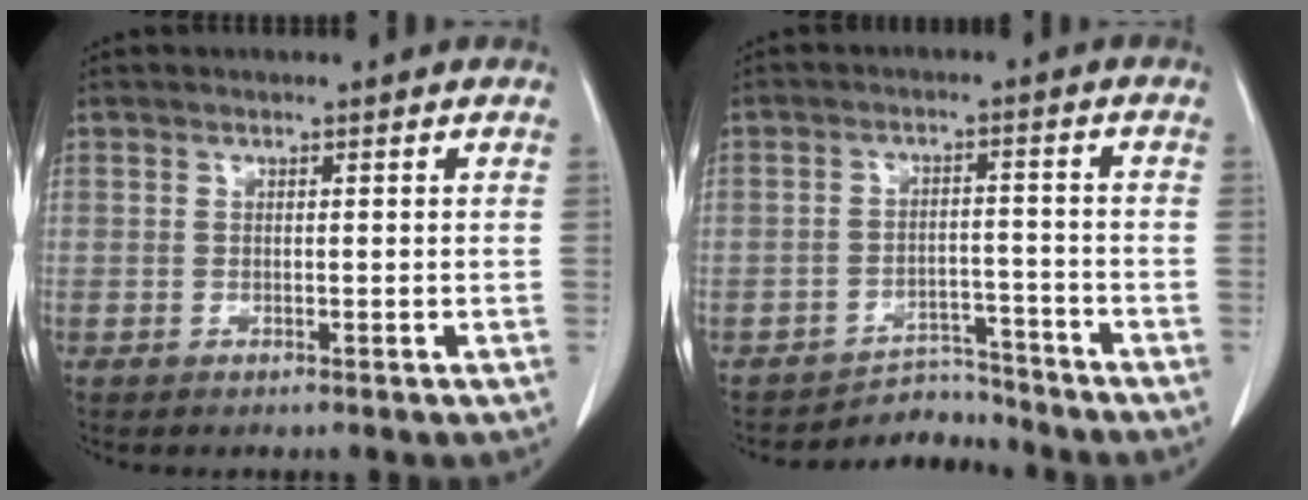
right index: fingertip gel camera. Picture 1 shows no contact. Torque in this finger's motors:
{"motor_torque": [-1.18, 0.18, -0.31, -0.10]}